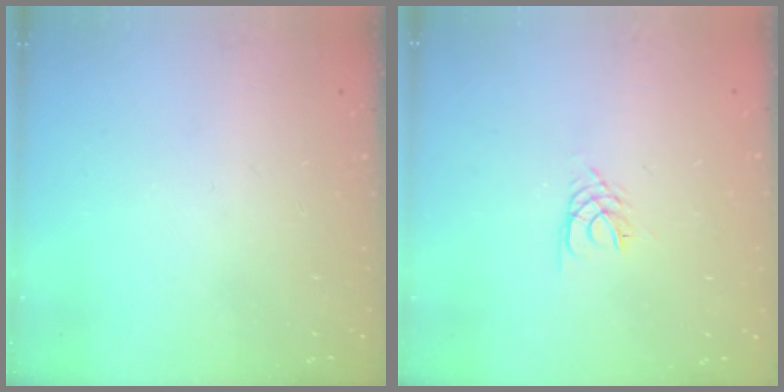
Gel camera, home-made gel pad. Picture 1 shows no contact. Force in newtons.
{"total": 3.5, "press": 3.5, "slide": 0.5}